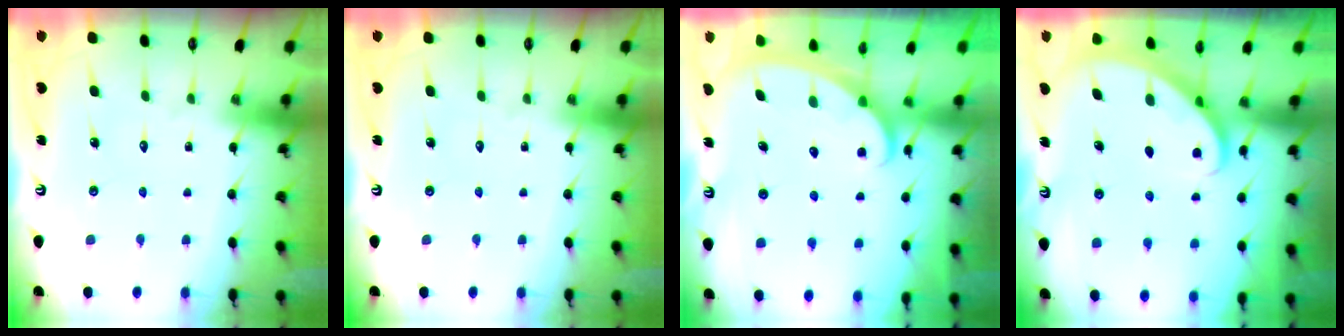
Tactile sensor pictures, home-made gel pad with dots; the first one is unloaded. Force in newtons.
{"total": 0.0}
{"total": 2.4, "press": 2.4, "slide": 0.4}
{"total": 2.8, "press": 2.8, "slide": 0.2}